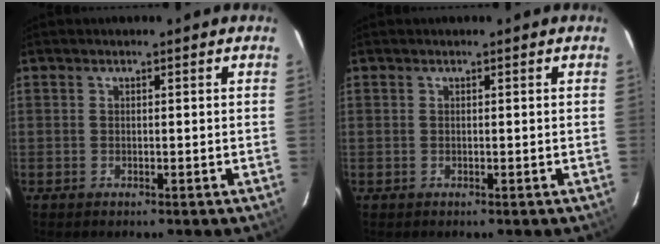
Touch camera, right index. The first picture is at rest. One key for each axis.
{"total": 0.0}